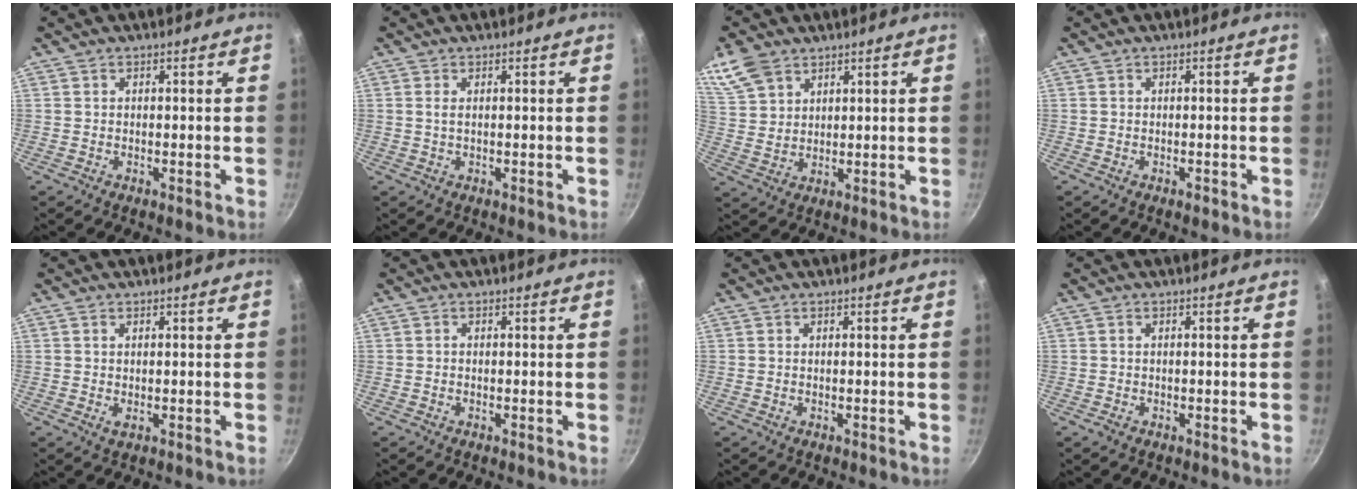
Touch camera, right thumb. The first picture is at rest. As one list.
[{"total": 0.7, "force": [0.1, 0.3, 0.6], "torque": [-0.012, 0.000, 0.002]}, {"total": 8.2, "force": [5.4, 5.0, 3.5], "torque": [-0.053, -0.013, 0.115]}, {"total": 0.7, "force": [-0.4, 0.4, 0.4], "torque": [-0.008, 0.003, -0.005]}, {"total": 0.8, "force": [0.2, 0.5, 0.7], "torque": [-0.013, -0.002, 0.004]}, {"total": 0.0}, {"total": 0.0}, {"total": 0.8, "force": [-0.4, 0.6, 0.4], "torque": [-0.008, 0.001, -0.005]}]